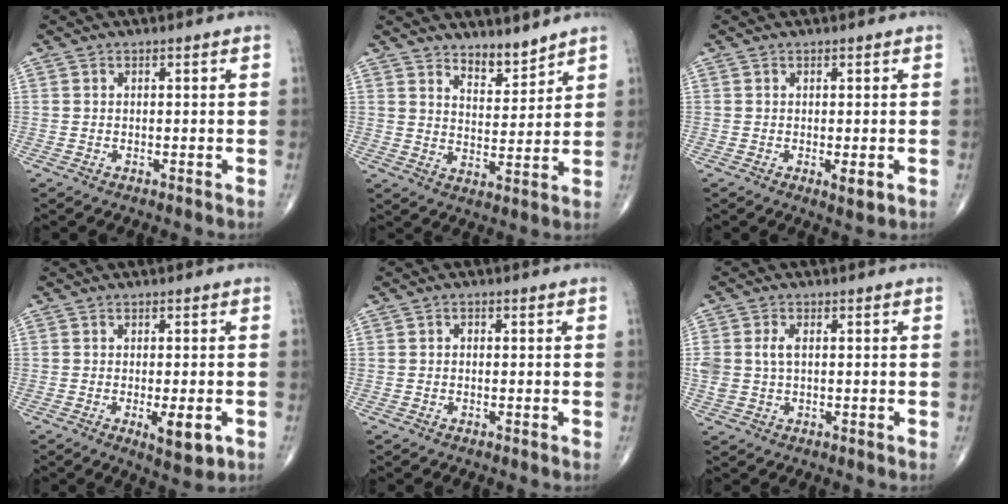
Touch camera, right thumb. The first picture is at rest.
{"total": 5.6, "force": [4.9, 1.9, 1.8], "torque": [-0.012, -0.047, 0.088]}
{"total": 2.2, "force": [-0.4, 0.6, 2.0], "torque": [-0.029, -0.006, -0.004]}
{"total": 5.7, "force": [-1.8, 1.8, 5.1], "torque": [-0.068, -0.012, -0.020]}
{"total": 0.7, "force": [0.0, 0.6, 0.5], "torque": [-0.005, 0.004, -0.003]}
{"total": 4.0, "force": [0.5, 2.5, 3.1], "torque": [-0.078, 0.006, 0.012]}